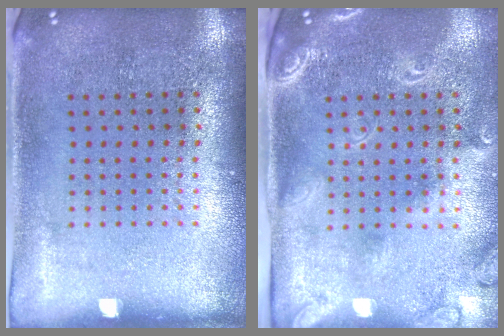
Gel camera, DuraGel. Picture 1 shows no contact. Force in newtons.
{"total": 2.4, "press": 1.8, "slide": 1.6}